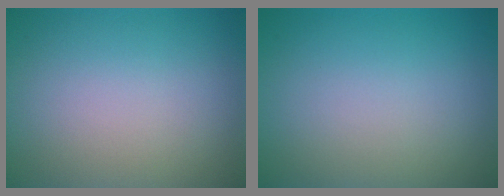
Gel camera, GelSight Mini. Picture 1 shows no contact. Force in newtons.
{"total": 0.0}